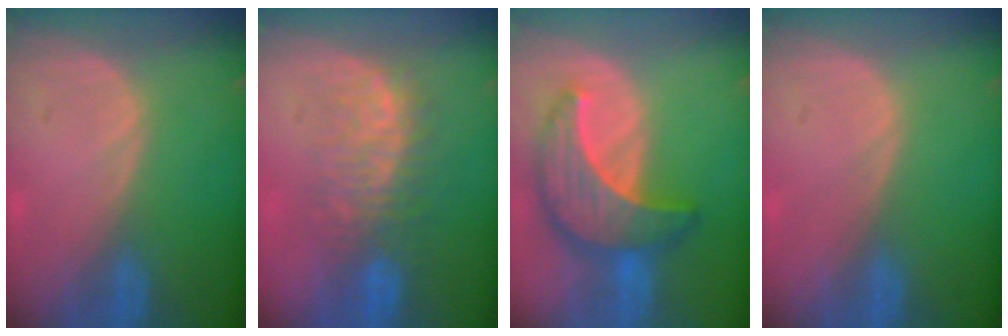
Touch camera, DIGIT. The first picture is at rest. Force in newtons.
{"total": 7.8, "press": 7.6, "slide": 1.6}
{"total": 10.0, "press": 10.0, "slide": 0.7}
{"total": 0.0}